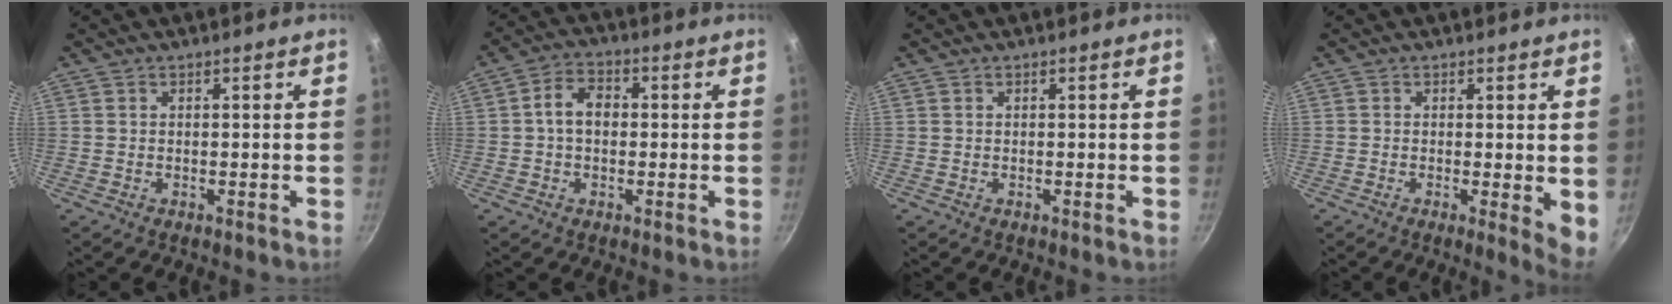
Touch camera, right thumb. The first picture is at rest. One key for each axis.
{"total": 4.5, "fx": 0.0, "fy": 3.2, "fz": 3.1, "tx": -0.043, "ty": 0.015, "tz": -0.006}
{"total": 0.0}
{"total": 4.7, "fx": 0.0, "fy": 1.2, "fz": 4.6, "tx": -0.059, "ty": -0.017, "tz": -0.003}